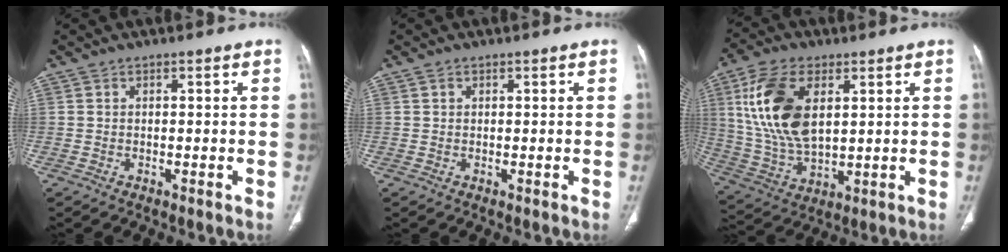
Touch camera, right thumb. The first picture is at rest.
{"total": 0.6, "force": [0.4, 0.5, 0.2], "torque": [-0.001, 0.000, 0.007]}
{"total": 16.8, "force": [4.7, 9.0, 13.3], "torque": [-0.264, -0.013, 0.098]}